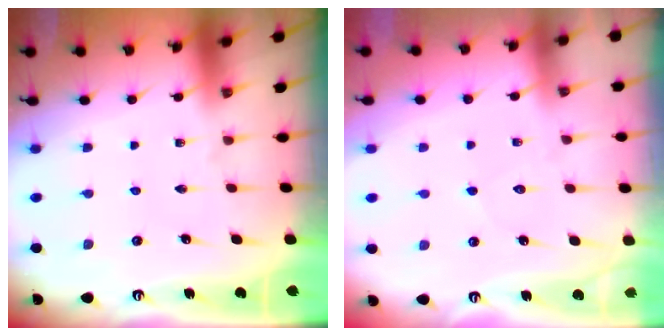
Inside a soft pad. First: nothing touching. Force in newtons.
{"total": 3.3, "press": 3.3, "slide": 0.3}